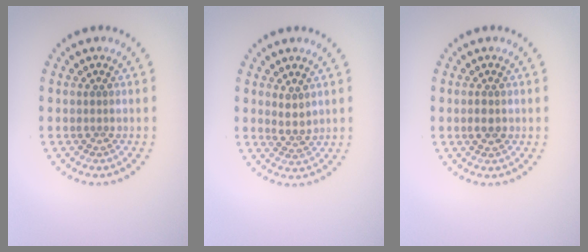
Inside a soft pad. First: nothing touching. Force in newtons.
{"total": 1.6, "press": 1.2, "slide": 1.0}
{"total": 1.1, "press": 1.1, "slide": 0.2}